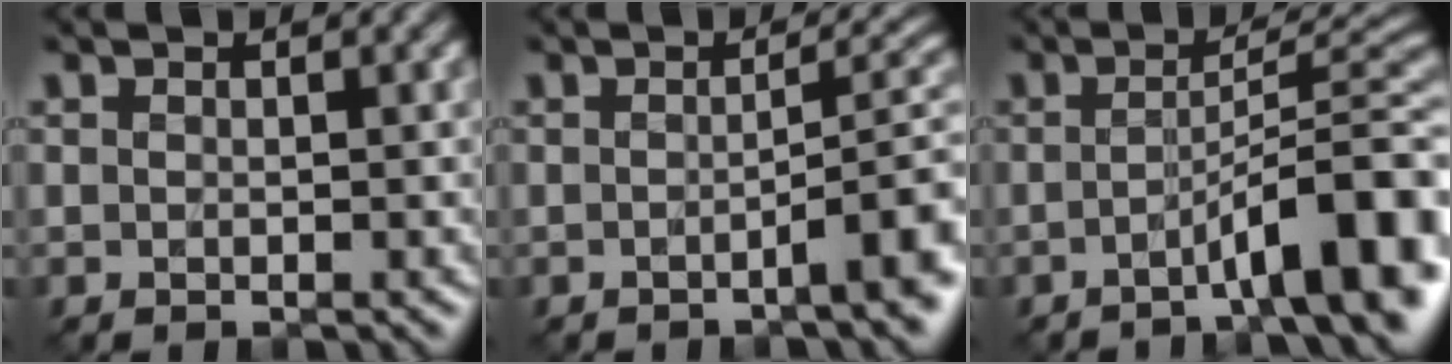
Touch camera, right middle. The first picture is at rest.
{"total": 5.3, "force": [-2.0, 1.2, 4.8], "torque": [-0.054, 0.008, -0.035]}
{"total": 7.8, "force": [-3.5, 1.3, 6.9], "torque": [-0.092, 0.017, -0.060]}